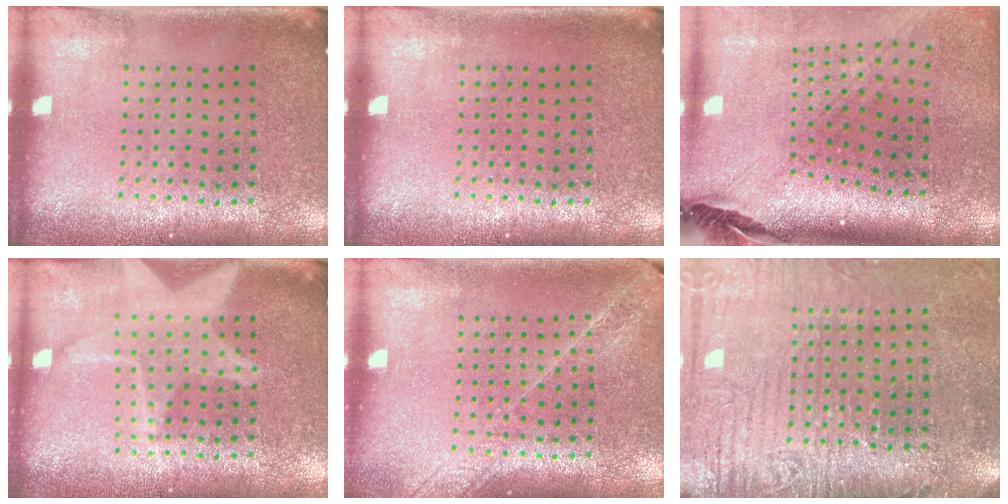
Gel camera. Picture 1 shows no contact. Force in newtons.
{"total": 0.0}
{"total": 3.0, "press": 2.1, "slide": 2.1}
{"total": 3.1, "press": 3.1, "slide": 0.3}
{"total": 1.6, "press": 1.5, "slide": 0.6}
{"total": 3.8, "press": 3.4, "slide": 1.7}